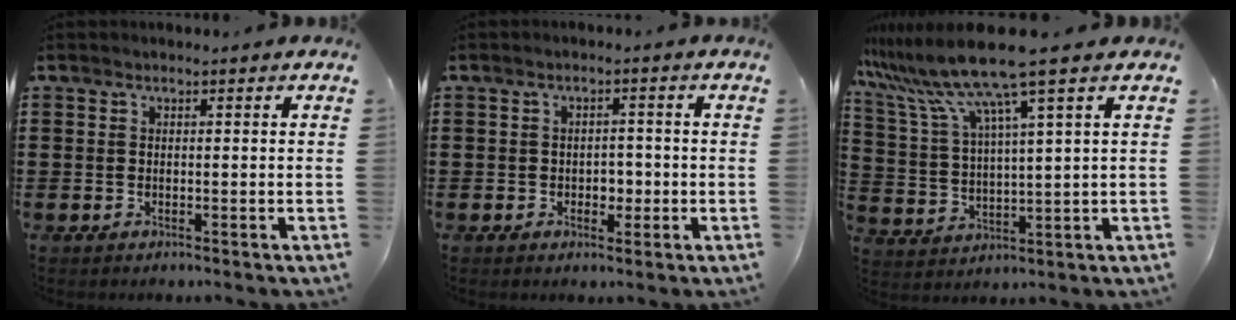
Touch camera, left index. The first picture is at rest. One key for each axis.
{"total": 2.4, "fx": -0.5, "fy": 1.7, "fz": 1.6, "tx": -0.026, "ty": 0.002, "tz": -0.015}
{"total": 10.5, "fx": 7.6, "fy": -0.2, "fz": 7.2, "tx": -0.173, "ty": -0.037, "tz": 0.124}